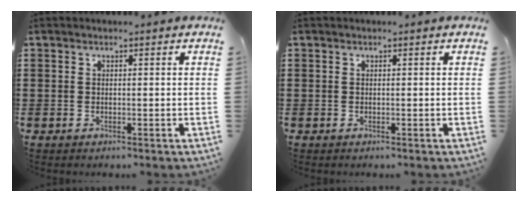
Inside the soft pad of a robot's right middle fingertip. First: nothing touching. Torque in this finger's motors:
{"motor_torque": [0.00, 0.00, 0.00, 0.00]}